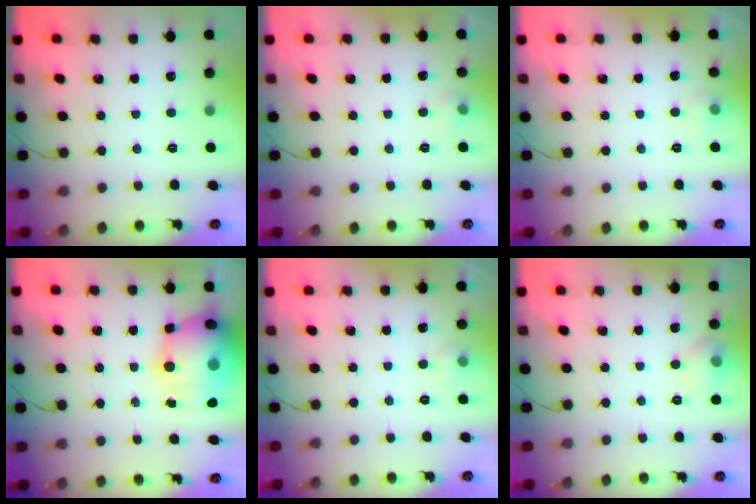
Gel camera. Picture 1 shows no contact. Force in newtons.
{"total": 4.8, "press": 3.8, "slide": 2.8}
{"total": 4.8, "press": 3.8, "slide": 2.8}
{"total": 20.0, "press": 19.4, "slide": 4.8}
{"total": 4.8, "press": 3.8, "slide": 2.8}
{"total": 7.5, "press": 7.2, "slide": 1.8}